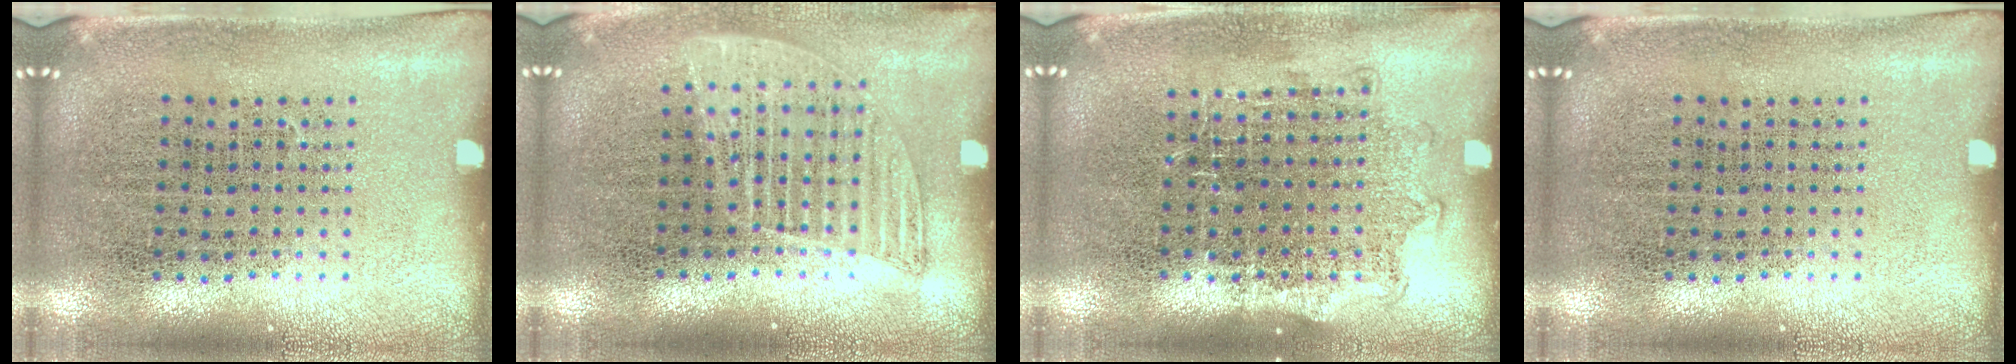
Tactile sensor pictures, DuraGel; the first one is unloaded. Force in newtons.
{"total": 1.2, "press": 1.1, "slide": 0.5}
{"total": 1.1, "press": 0.9, "slide": 0.5}
{"total": 0.0}